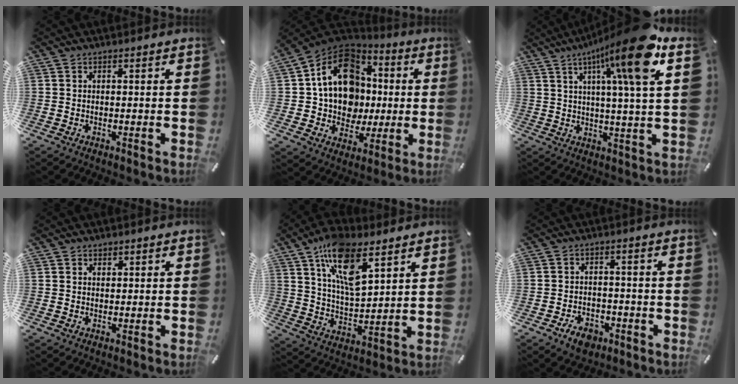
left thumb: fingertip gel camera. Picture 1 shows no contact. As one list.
[{"total": 17.7, "force": [2.4, 14.7, 9.5], "torque": [-0.186, -0.012, 0.049]}, {"total": 18.1, "force": [7.8, 2.2, 16.2], "torque": [-0.265, -0.033, 0.105]}, {"total": 1.1, "force": [0.6, 0.9, 0.2], "torque": [0.005, -0.001, 0.009]}, {"total": 15.7, "force": [9.5, 6.8, 10.5], "torque": [-0.207, -0.029, 0.165]}, {"total": 5.4, "force": [-3.1, 3.7, 2.5], "torque": [-0.055, 0.012, -0.058]}]